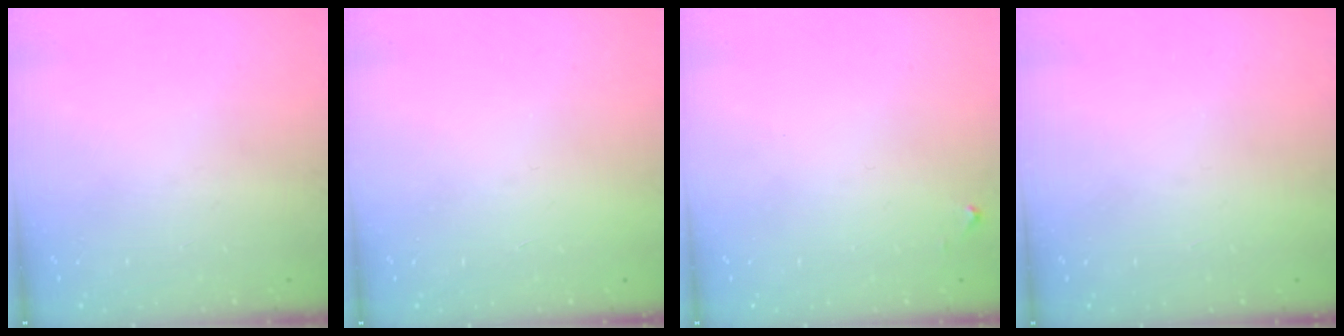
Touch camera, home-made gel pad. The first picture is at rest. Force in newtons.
{"total": 1.6, "press": 1.6, "slide": 0.1}
{"total": 3.9, "press": 3.9, "slide": 0.6}
{"total": 1.6, "press": 1.6, "slide": 0.1}